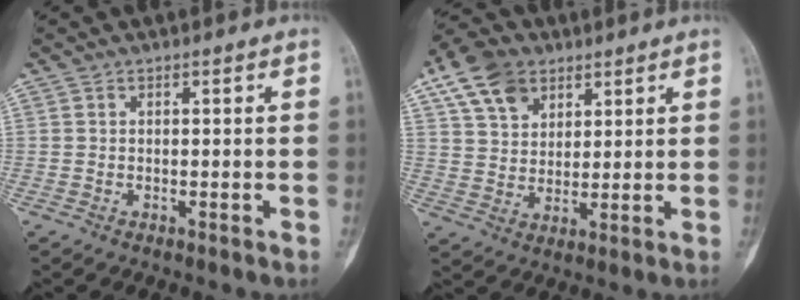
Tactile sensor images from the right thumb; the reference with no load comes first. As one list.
[{"total": 11.2, "force": [6.0, 7.8, 5.2], "torque": [-0.079, -0.009, 0.112]}]